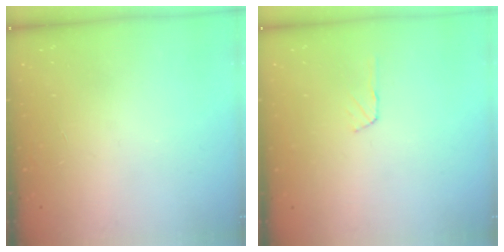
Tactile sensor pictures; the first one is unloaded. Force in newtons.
{"total": 3.4, "press": 3.4, "slide": 0.4}